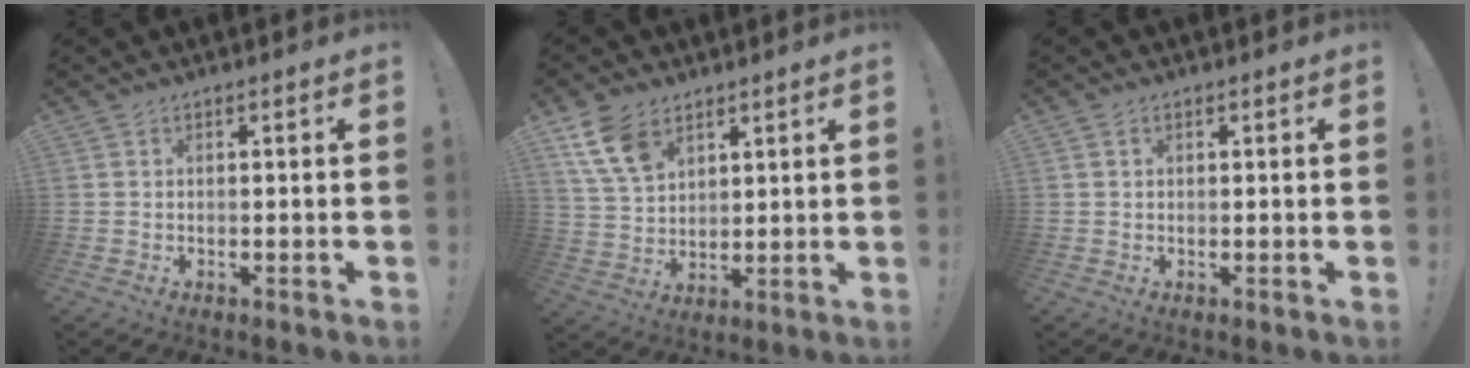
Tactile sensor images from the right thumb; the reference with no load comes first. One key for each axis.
{"total": 11.2, "fx": 6.6, "fy": 6.8, "fz": 6.0, "tx": -0.118, "ty": -0.028, "tz": 0.130}
{"total": 0.7, "fx": 0.3, "fy": 0.5, "fz": 0.3, "tx": -0.007, "ty": 0.003, "tz": 0.007}